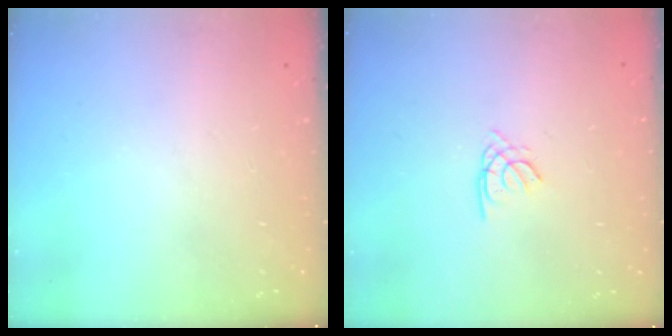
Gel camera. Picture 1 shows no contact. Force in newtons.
{"total": 1.2, "press": 1.1, "slide": 0.3}